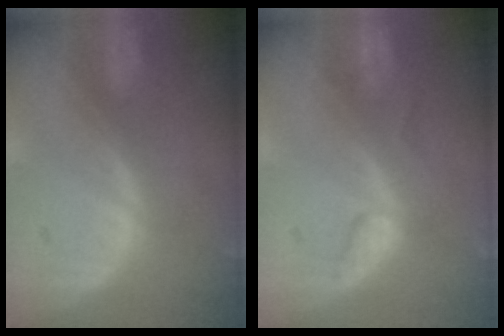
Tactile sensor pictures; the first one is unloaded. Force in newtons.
{"total": 2.8, "press": 2.7, "slide": 0.4}